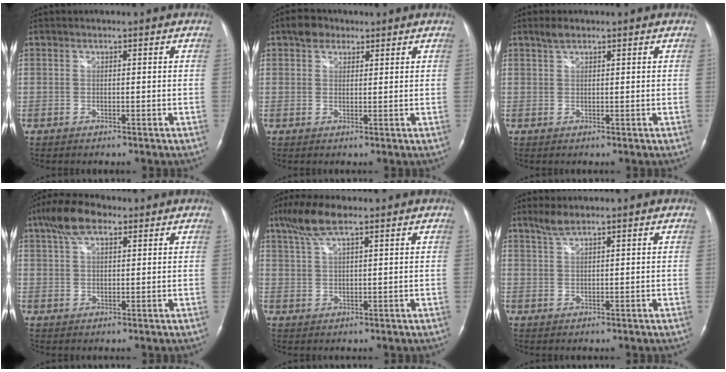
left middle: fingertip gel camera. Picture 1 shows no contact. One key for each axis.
{"total": 3.3, "fx": 2.1, "fy": 2.3, "fz": 1.1, "tx": -0.022, "ty": 0.013, "tz": 0.035}
{"total": 1.8, "fx": 1.4, "fy": 0.6, "fz": 1.0, "tx": -0.021, "ty": 0.008, "tz": 0.027}
{"total": 7.0, "fx": 4.2, "fy": 2.9, "fz": 4.8, "tx": -0.099, "ty": 0.027, "tz": 0.076}
{"total": 6.4, "fx": 4.3, "fy": 1.2, "fz": 4.6, "tx": -0.104, "ty": 0.020, "tz": 0.083}
{"total": 2.3, "fx": 1.9, "fy": 0.1, "fz": 1.3, "tx": -0.034, "ty": 0.008, "tz": 0.042}